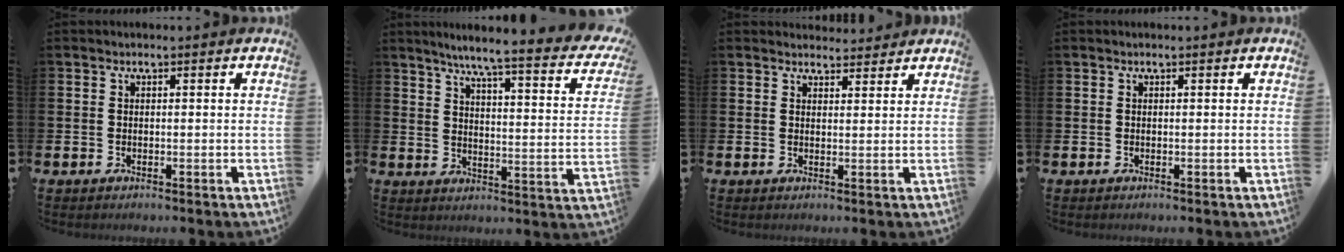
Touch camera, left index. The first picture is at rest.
{"total": 6.1, "force": [5.0, 0.3, 3.6], "torque": [-0.077, -0.046, 0.072]}
{"total": 2.7, "force": [2.6, 0.6, -0.2], "torque": [0.005, -0.015, 0.046]}
{"total": 0.0}